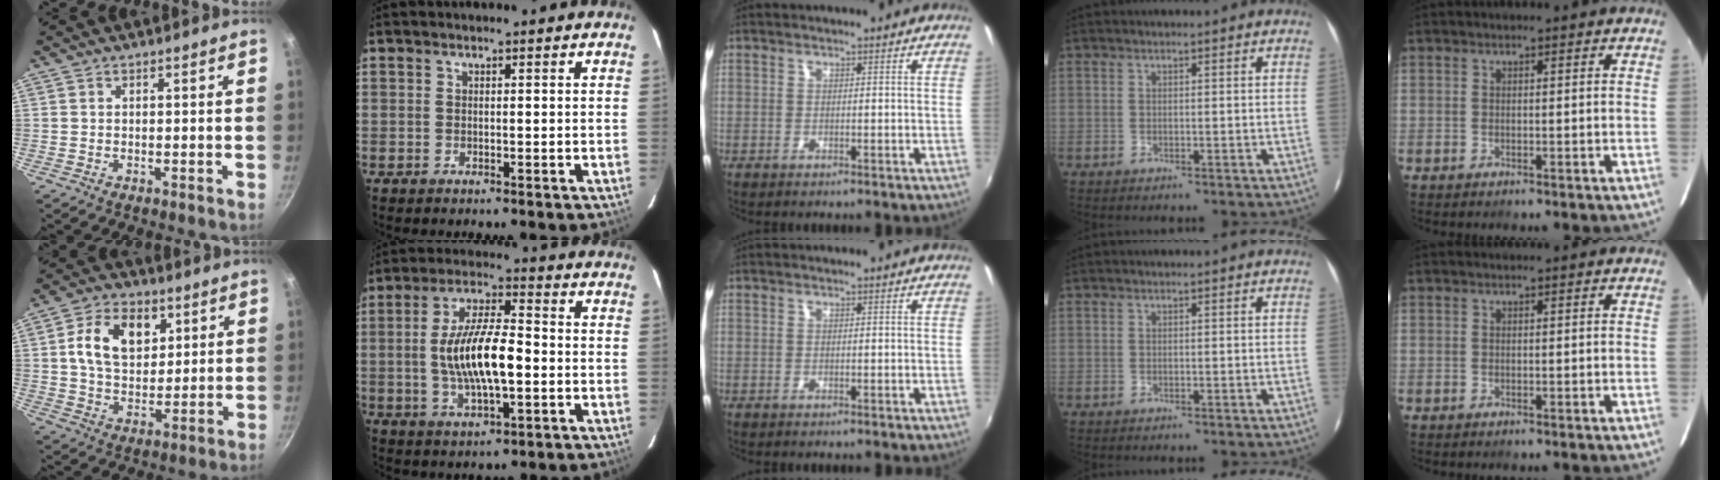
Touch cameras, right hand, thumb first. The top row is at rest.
{"thumb": {"total": 12.4, "force": [3.8, 8.5, 8.1], "torque": [-0.113, -0.006, 0.059]}, "index": {"total": 13.1, "force": [-1.5, 4.2, 12.3], "torque": [-0.238, 0.002, -0.021]}}